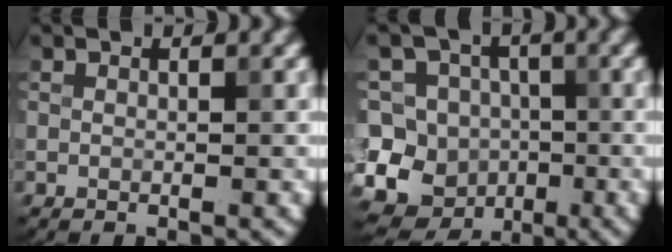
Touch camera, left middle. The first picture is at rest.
{"total": 14.2, "force": [-4.2, 12.9, 4.2], "torque": [-0.106, 0.017, -0.090]}